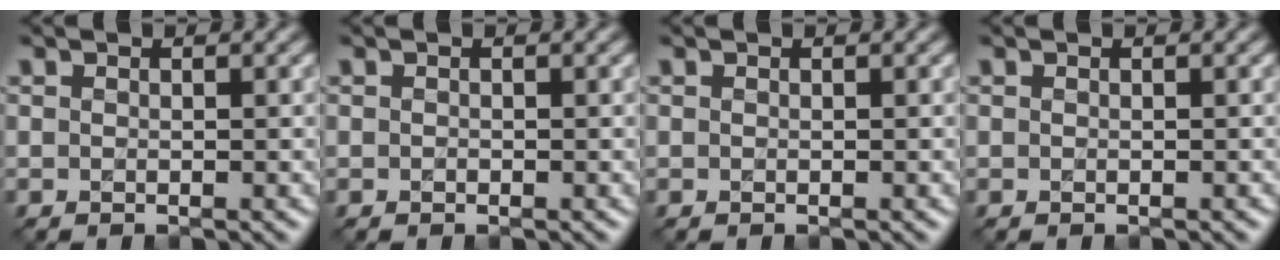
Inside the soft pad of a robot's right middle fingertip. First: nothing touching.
{"total": 0.0}
{"total": 0.0}
{"total": 0.0}